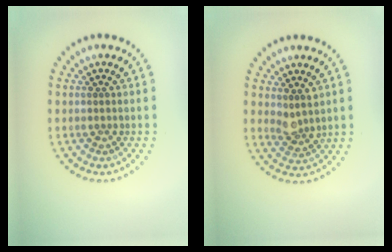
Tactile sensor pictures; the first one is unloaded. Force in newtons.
{"total": 1.9, "press": 1.5, "slide": 1.2}